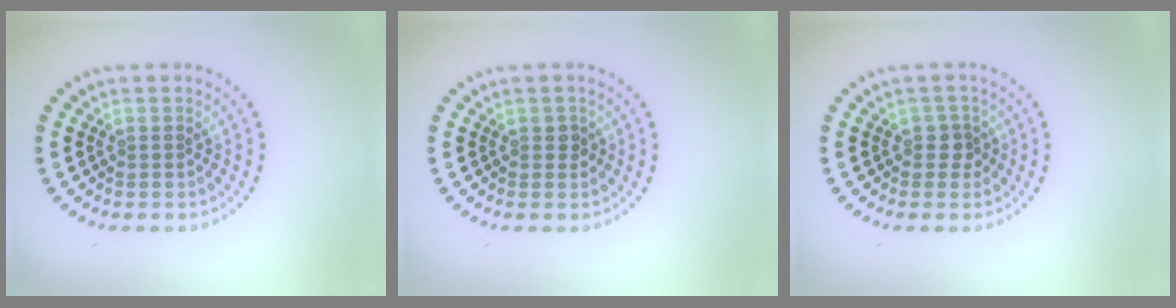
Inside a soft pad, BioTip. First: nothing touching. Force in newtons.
{"total": 0.8, "press": 0.8, "slide": 0.2}
{"total": 1.2, "press": 1.0, "slide": 0.6}